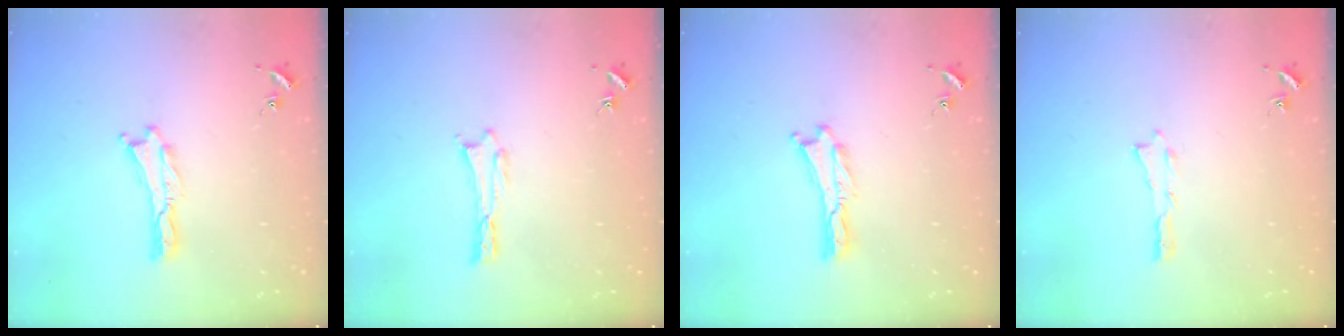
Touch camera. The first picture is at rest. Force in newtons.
{"total": 0.0}
{"total": 0.0}
{"total": 0.0}